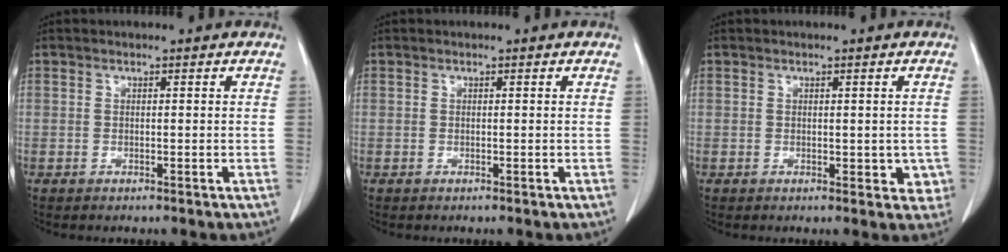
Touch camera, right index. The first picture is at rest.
{"total": 0.0}
{"total": 3.1, "force": [-0.3, 2.1, 2.4], "torque": [-0.004, 0.002, 0.001]}